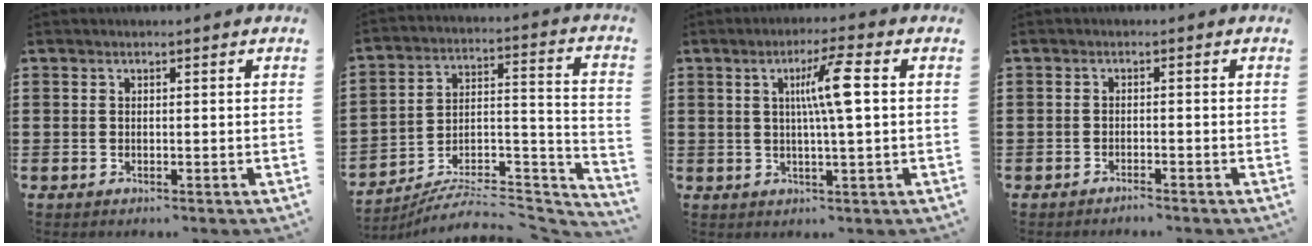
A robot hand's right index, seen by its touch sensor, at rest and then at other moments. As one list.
[{"total": 7.9, "force": [-7.0, 1.9, 3.1], "torque": [-0.036, 0.012, -0.134]}, {"total": 6.8, "force": [1.2, 0.1, 6.6], "torque": [-0.129, 0.001, 0.012]}, {"total": 1.3, "force": [-1.2, -0.1, 0.3], "torque": [-0.007, 0.001, -0.025]}]